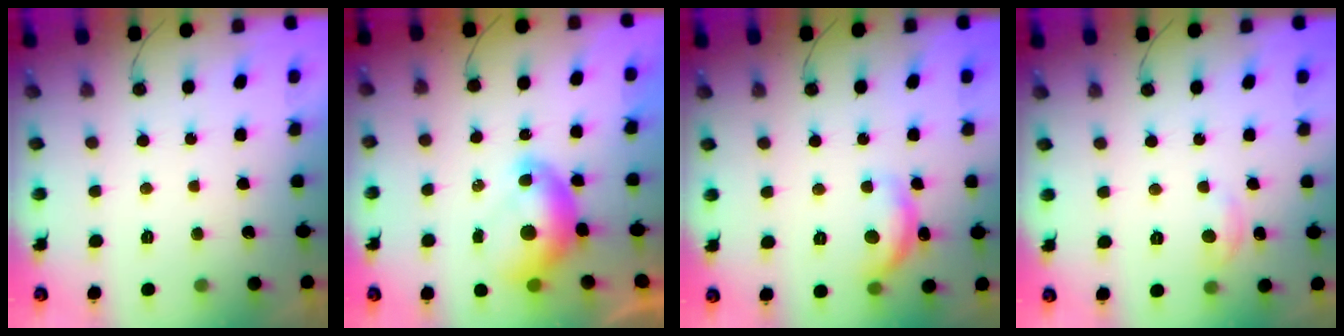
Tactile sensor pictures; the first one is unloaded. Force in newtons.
{"total": 8.1, "press": 8.0, "slide": 0.9}
{"total": 12.3, "press": 12.3, "slide": 0.8}
{"total": 2.7, "press": 2.7, "slide": 0.4}